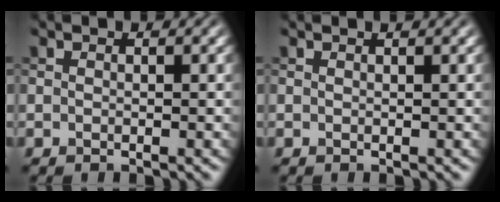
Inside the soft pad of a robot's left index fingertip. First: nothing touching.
{"total": 0.8, "force": [0.6, 0.1, 0.5], "torque": [-0.002, 0.002, 0.006]}